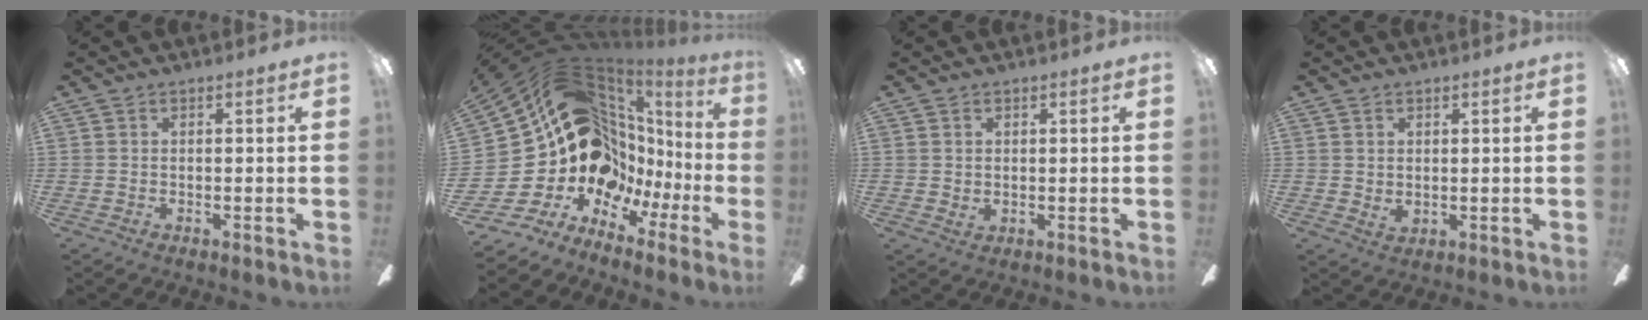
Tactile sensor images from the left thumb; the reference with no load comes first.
{"total": 16.9, "force": [4.4, 14.2, 8.0], "torque": [-0.149, -0.081, 0.122]}
{"total": 1.2, "force": [0.7, 0.9, 0.4], "torque": [-0.002, 0.001, 0.010]}
{"total": 1.8, "force": [1.0, 1.3, 0.8], "torque": [-0.009, -0.002, 0.017]}